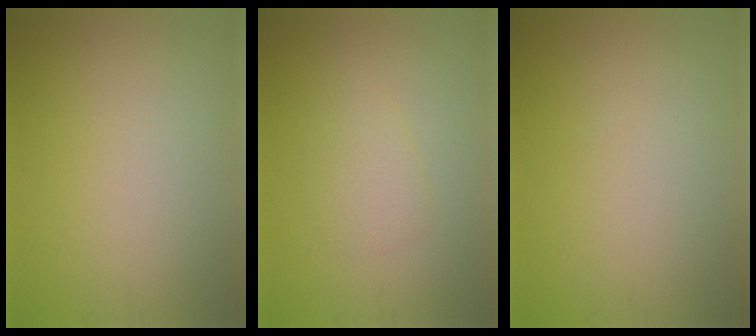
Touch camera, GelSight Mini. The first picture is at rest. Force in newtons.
{"total": 1.8, "press": 1.8, "slide": 0.0}
{"total": 0.0}